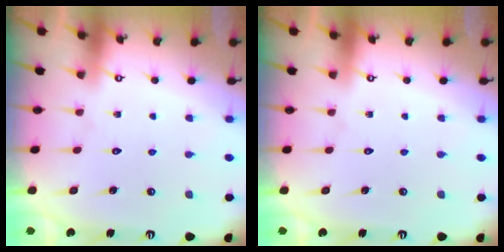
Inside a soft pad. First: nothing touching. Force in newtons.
{"total": 0.0}